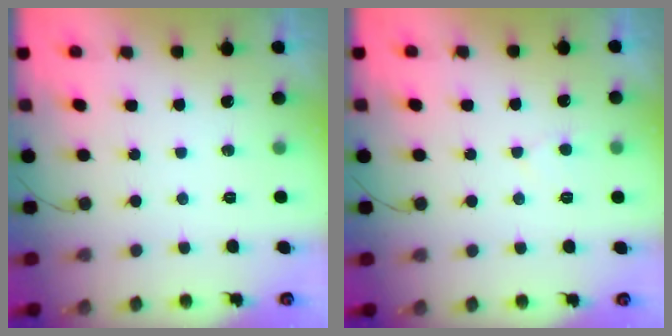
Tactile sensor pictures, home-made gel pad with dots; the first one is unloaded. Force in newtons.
{"total": 4.3, "press": 4.3, "slide": 0.4}